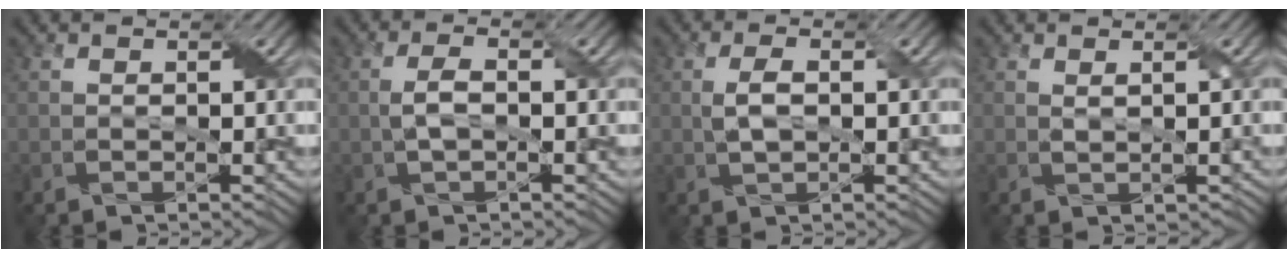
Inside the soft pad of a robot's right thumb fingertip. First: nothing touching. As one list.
[{"total": 2.6, "force": [-0.3, 1.1, 2.3], "torque": [-0.056, 0.006, -0.007]}, {"total": 2.9, "force": [0.1, 1.3, 2.6], "torque": [-0.059, 0.004, 0.001]}, {"total": 0.8, "force": [0.4, 0.2, 0.7], "torque": [-0.019, 0.000, 0.013]}]